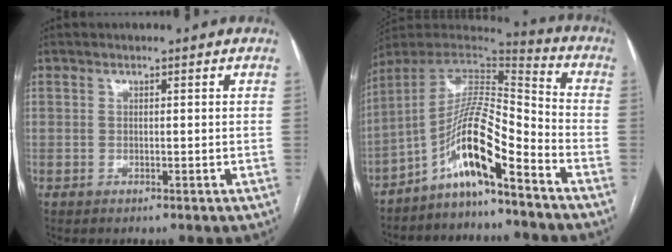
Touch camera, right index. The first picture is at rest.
{"total": 12.8, "force": [-7.4, 1.7, 10.3], "torque": [-0.193, 0.021, -0.135]}